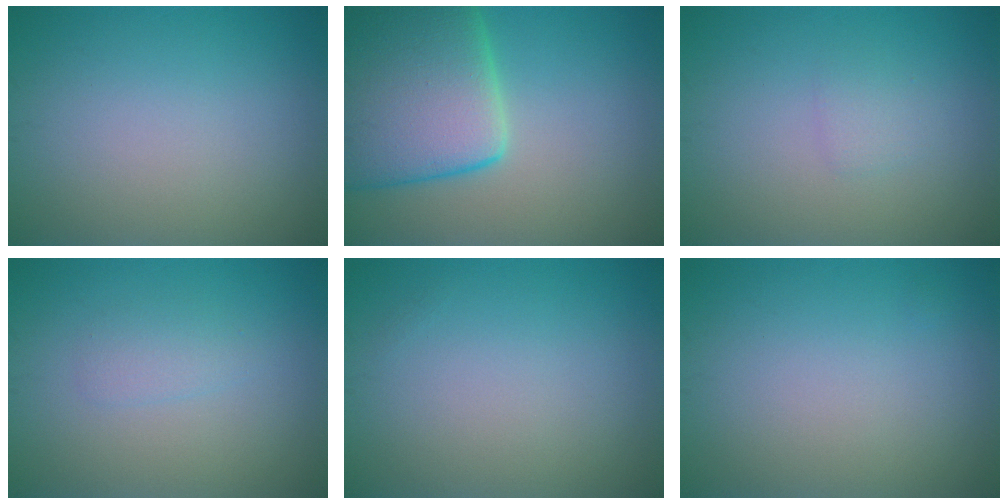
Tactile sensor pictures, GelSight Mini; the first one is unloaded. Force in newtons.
{"total": 11.6, "press": 11.5, "slide": 1.0}
{"total": 1.0, "press": 1.0, "slide": 0.1}
{"total": 1.3, "press": 1.3, "slide": 0.0}
{"total": 0.0}
{"total": 0.0}